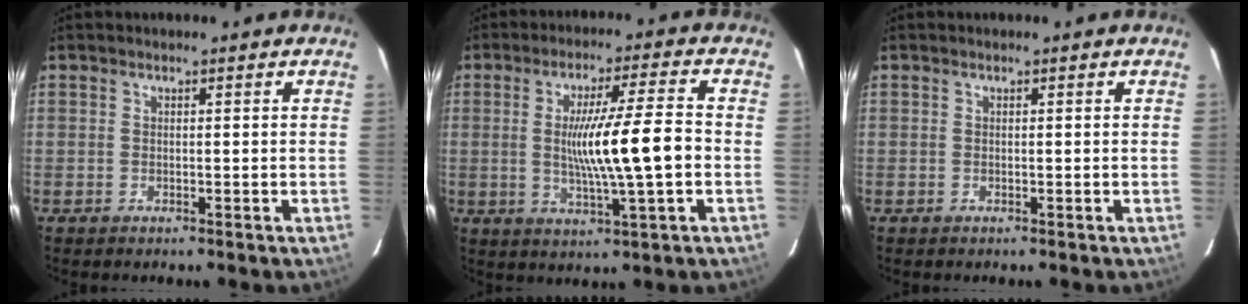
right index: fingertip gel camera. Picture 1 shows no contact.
{"total": 11.3, "force": [-0.8, -0.3, 11.3], "torque": [-0.200, -0.004, -0.012]}
{"total": 0.0}